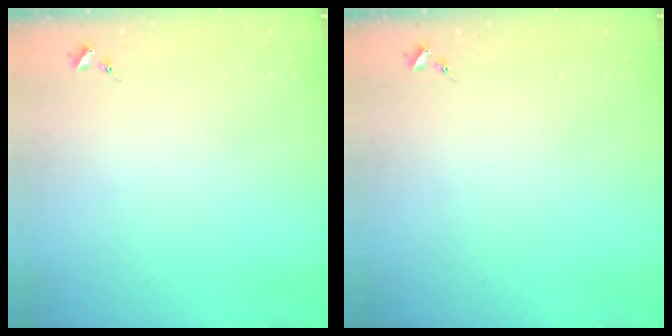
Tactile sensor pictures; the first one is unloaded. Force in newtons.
{"total": 0.0}